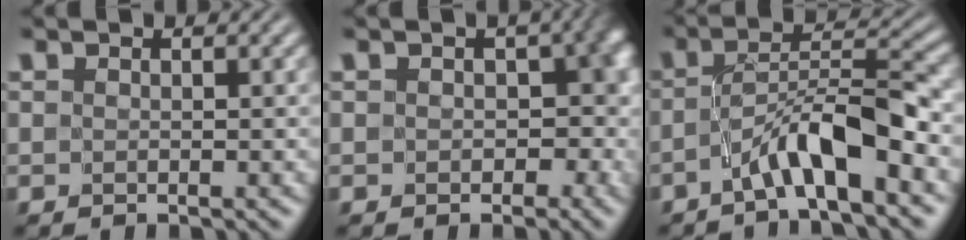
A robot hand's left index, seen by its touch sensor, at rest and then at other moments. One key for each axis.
{"total": 5.6, "fx": -0.5, "fy": 4.0, "fz": 3.8, "tx": -0.017, "ty": -0.006, "tz": -0.006}
{"total": 5.6, "fx": -2.9, "fy": 0.8, "fz": 4.7, "tx": -0.083, "ty": 0.017, "tz": -0.052}